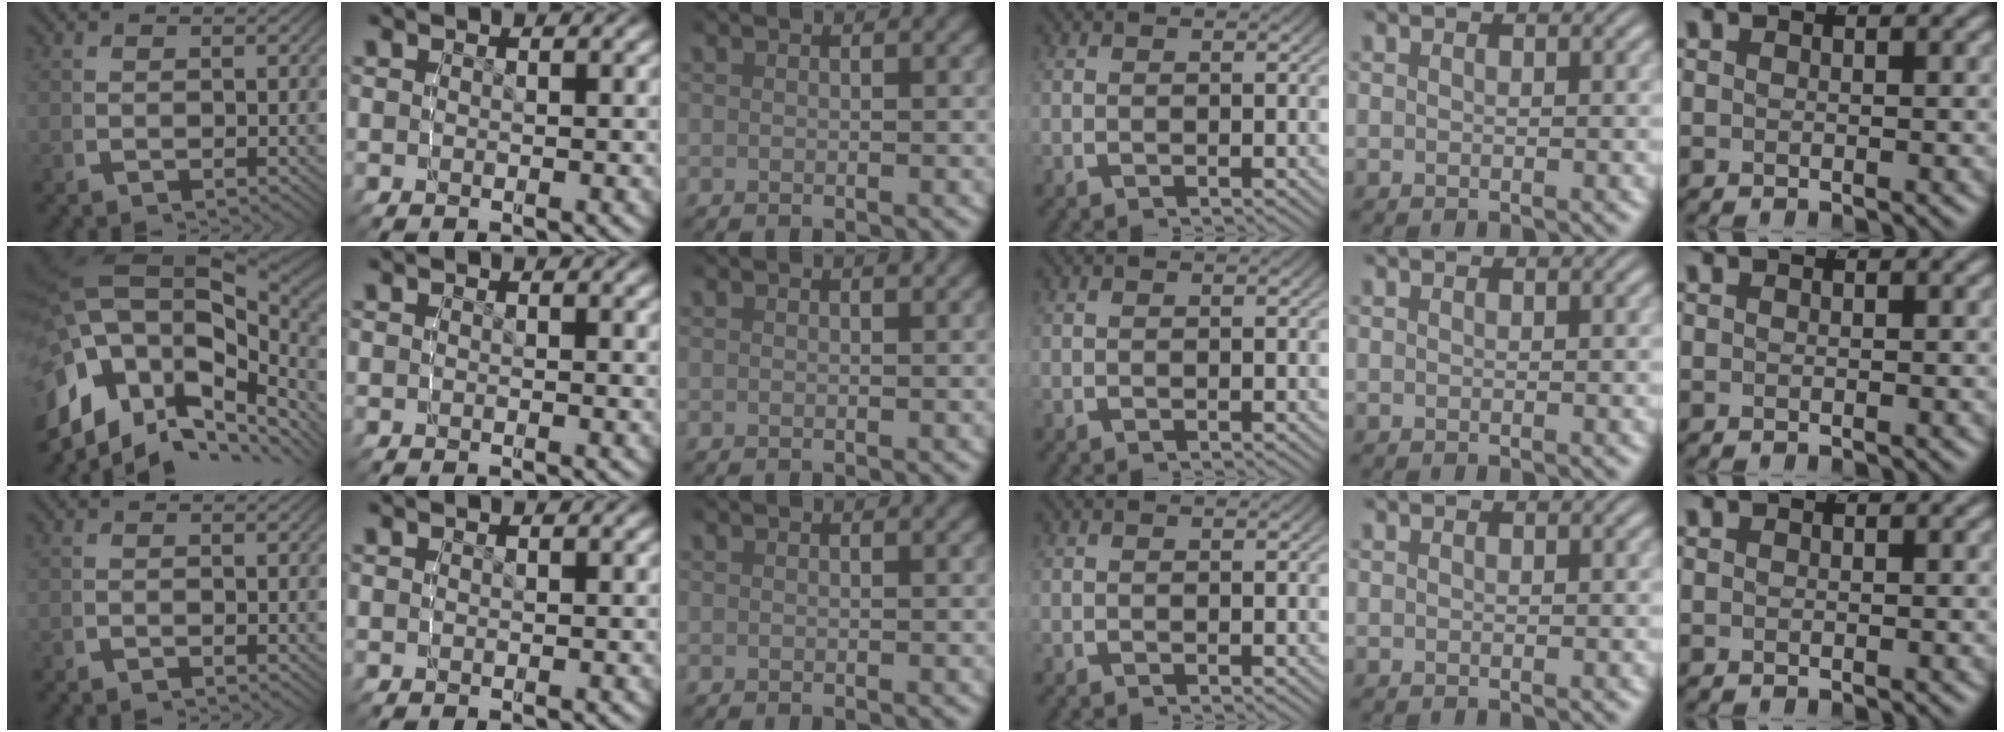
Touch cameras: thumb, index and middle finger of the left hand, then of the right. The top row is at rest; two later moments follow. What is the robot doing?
{"motion": "lift_and_place", "object": "air blower"}